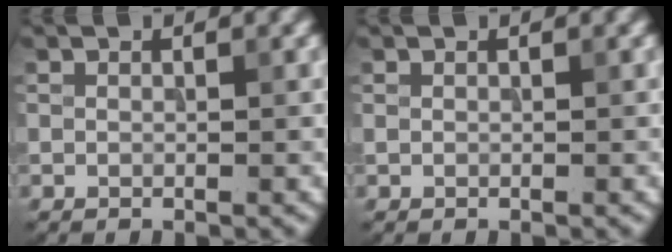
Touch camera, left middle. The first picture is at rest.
{"total": 0.0}